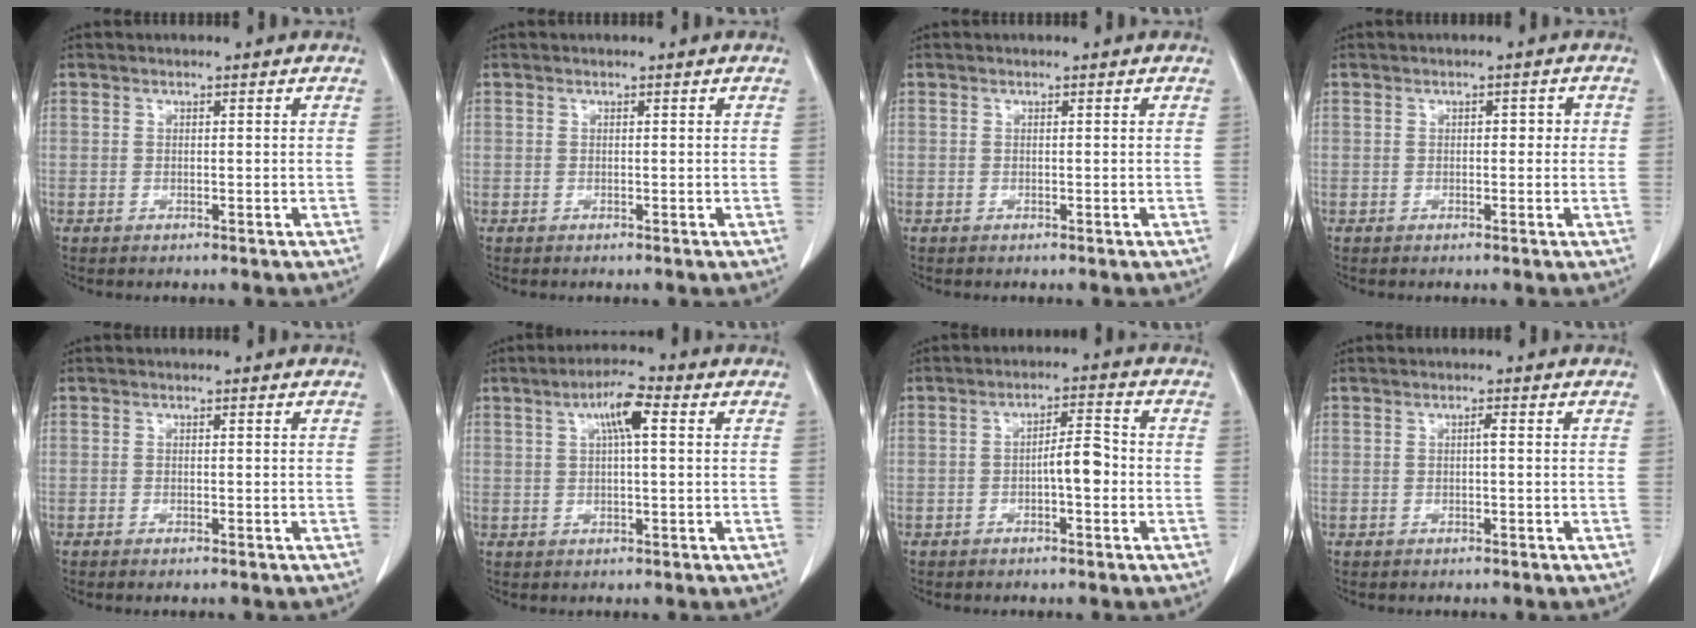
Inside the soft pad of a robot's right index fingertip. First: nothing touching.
{"total": 0.0}
{"total": 0.0}
{"total": 1.8, "force": [0.1, 1.1, 1.4], "torque": [-0.014, 0.012, -0.001]}
{"total": 0.8, "force": [-0.6, 0.1, 0.5], "torque": [-0.012, -0.002, -0.009]}
{"total": 5.4, "force": [1.8, 0.8, 5.1], "torque": [-0.093, 0.012, 0.029]}
{"total": 4.4, "force": [-0.9, 1.1, 4.2], "torque": [-0.064, 0.016, -0.012]}
{"total": 0.7, "force": [0.0, 0.1, 0.7], "torque": [-0.013, 0.001, 0.000]}